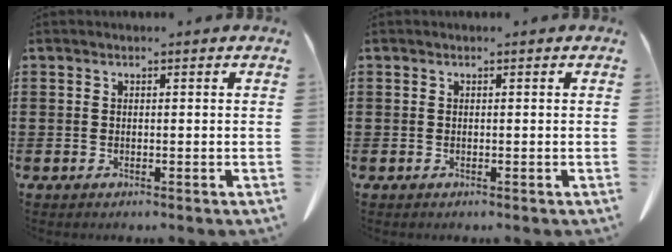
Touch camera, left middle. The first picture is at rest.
{"total": 0.0}